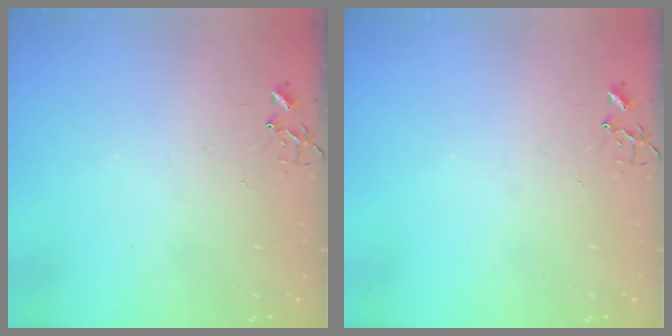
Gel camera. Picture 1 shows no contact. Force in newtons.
{"total": 0.0}